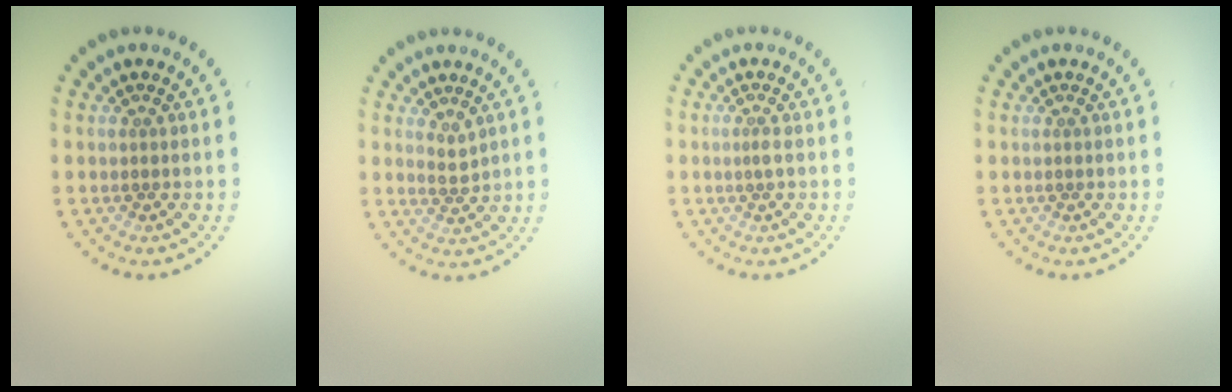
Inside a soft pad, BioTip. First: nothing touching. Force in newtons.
{"total": 1.1, "press": 0.7, "slide": 0.7}
{"total": 0.9, "press": 0.5, "slide": 0.7}
{"total": 0.0}